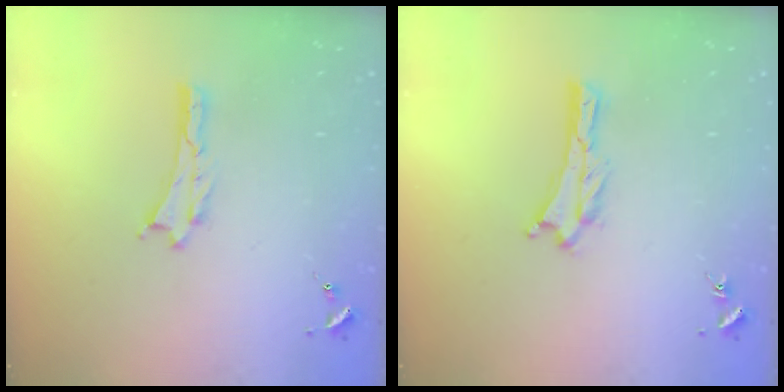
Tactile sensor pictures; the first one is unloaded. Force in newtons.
{"total": 0.0}